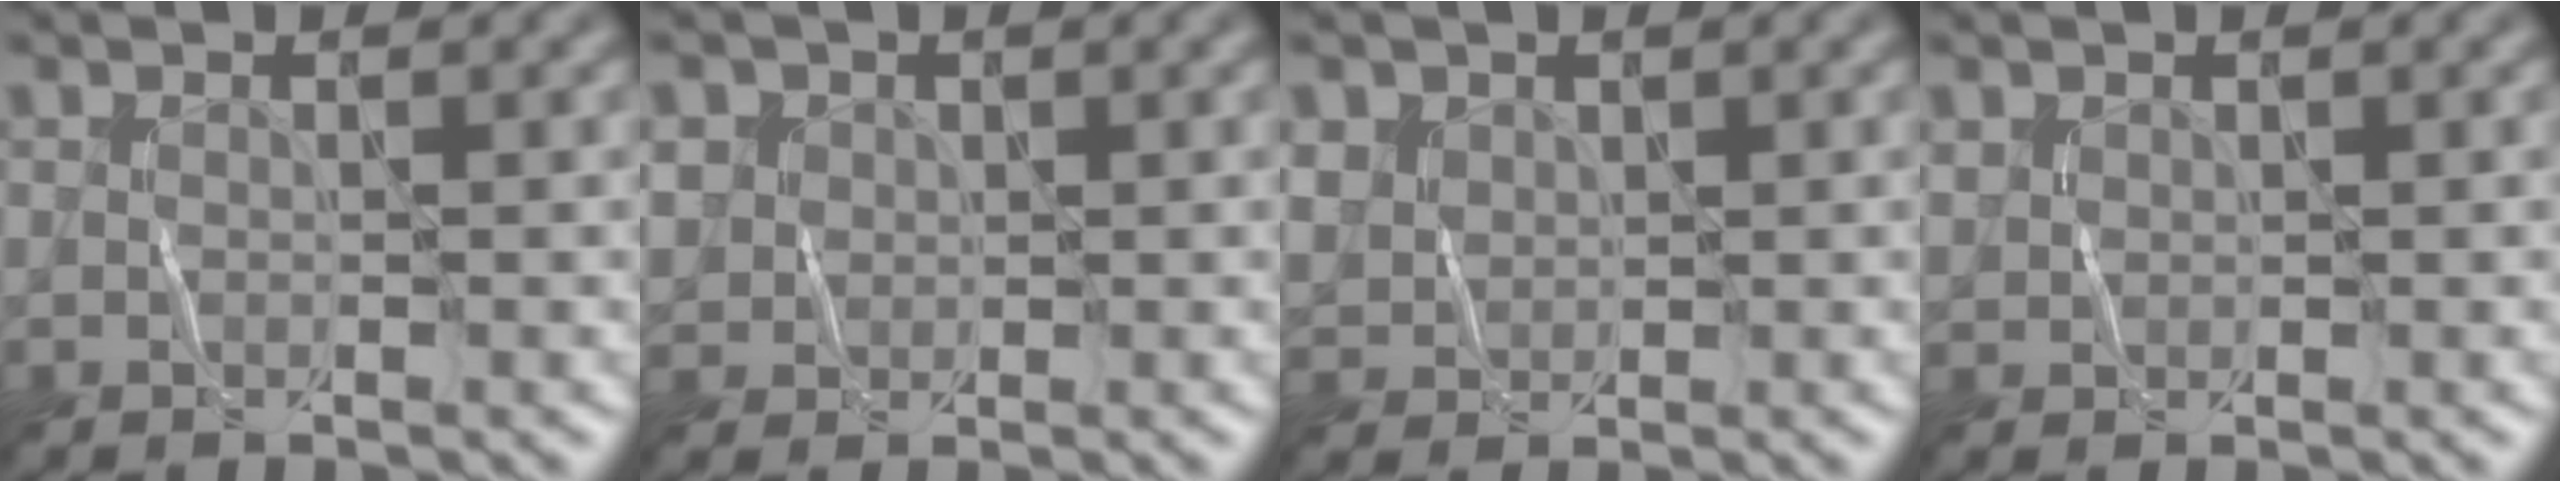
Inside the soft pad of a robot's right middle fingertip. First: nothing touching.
{"total": 3.1, "force": [1.2, 2.8, 0.5], "torque": [-0.036, 0.010, 0.017]}
{"total": 2.7, "force": [1.5, 2.2, 0.4], "torque": [-0.043, 0.004, 0.040]}
{"total": 0.9, "force": [0.6, 0.6, -0.2], "torque": [-0.003, 0.001, 0.014]}